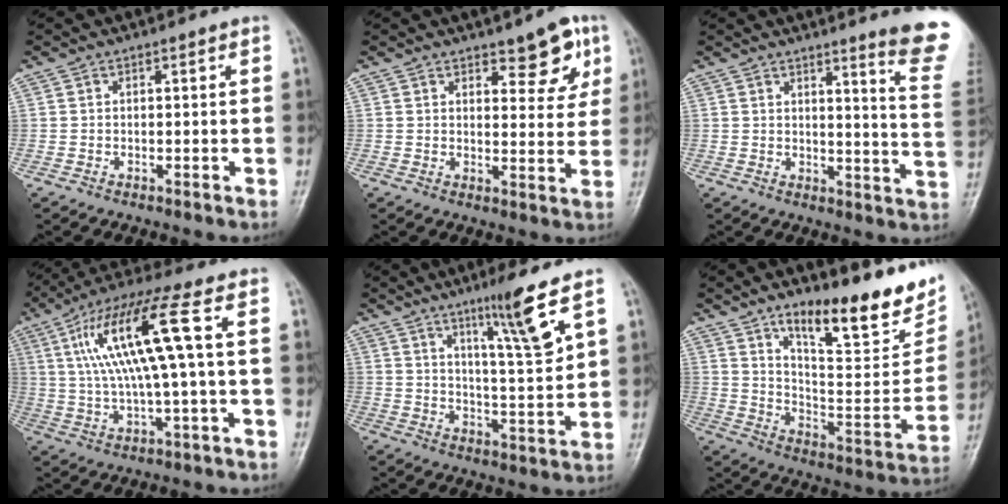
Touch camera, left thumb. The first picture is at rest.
{"total": 7.5, "force": [4.4, 3.3, 5.1], "torque": [-0.036, -0.025, 0.057]}
{"total": 12.9, "force": [10.2, -0.2, 8.0], "torque": [-0.079, -0.096, 0.109]}
{"total": 14.5, "force": [2.8, 1.8, 14.1], "torque": [-0.297, 0.026, 0.051]}
{"total": 10.2, "force": [5.9, 0.0, 8.4], "torque": [-0.139, -0.044, 0.104]}
{"total": 23.1, "force": [14.9, 7.2, 16.1], "torque": [-0.186, -0.076, 0.235]}